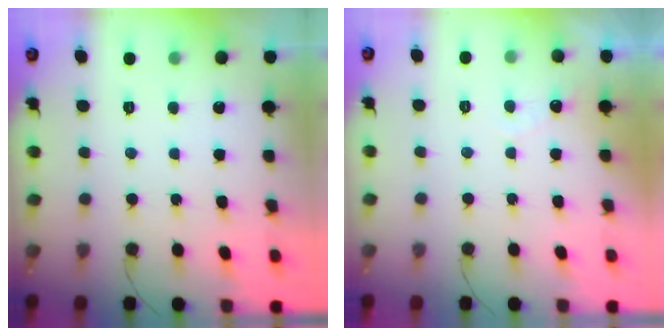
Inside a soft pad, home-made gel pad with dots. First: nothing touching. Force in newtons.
{"total": 3.0, "press": 3.0, "slide": 0.1}